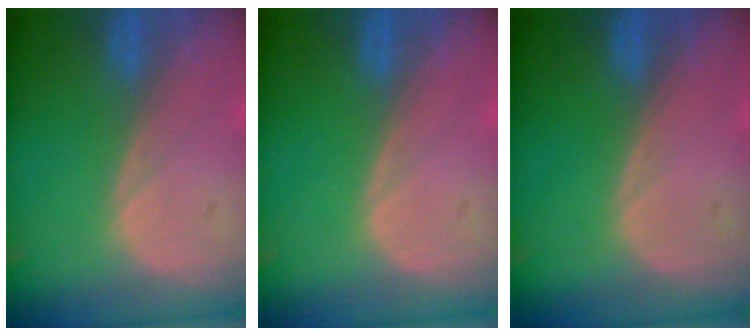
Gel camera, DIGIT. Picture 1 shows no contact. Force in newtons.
{"total": 0.0}
{"total": 0.0}